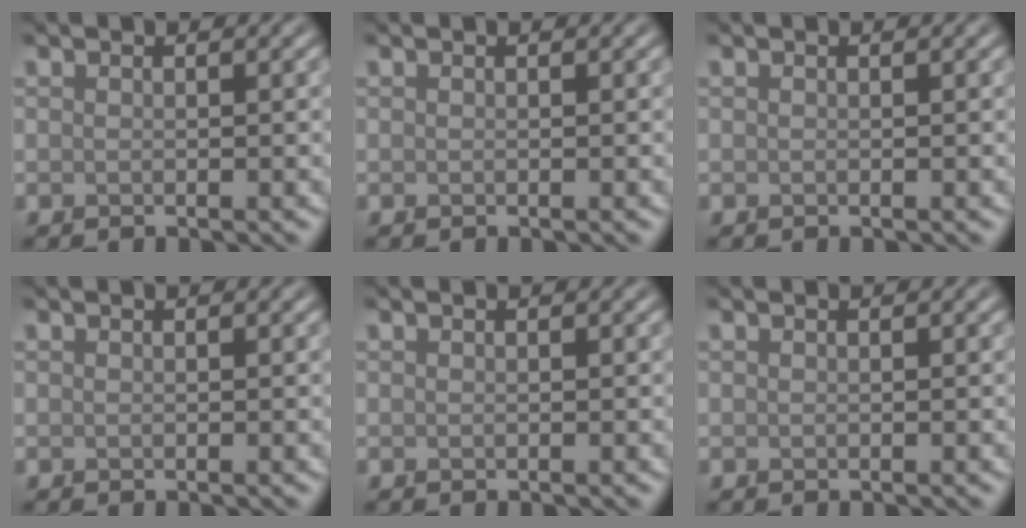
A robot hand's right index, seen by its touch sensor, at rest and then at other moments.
{"total": 0.0}
{"total": 0.0}
{"total": 0.0}
{"total": 0.0}
{"total": 0.0}